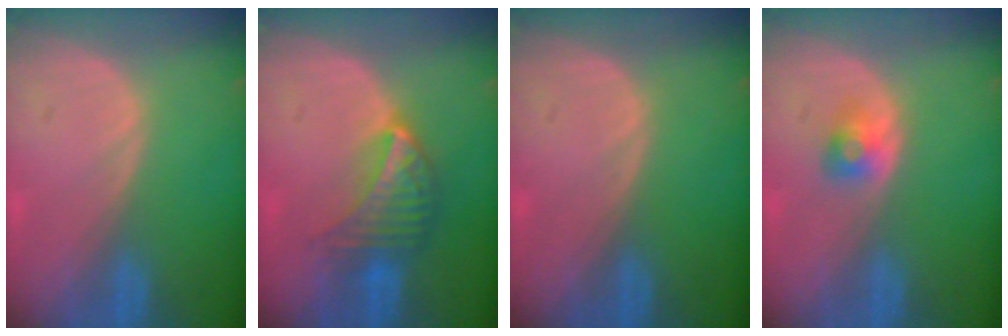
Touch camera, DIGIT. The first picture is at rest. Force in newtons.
{"total": 7.0, "press": 6.2, "slide": 3.3}
{"total": 0.0}
{"total": 2.5, "press": 2.3, "slide": 0.9}